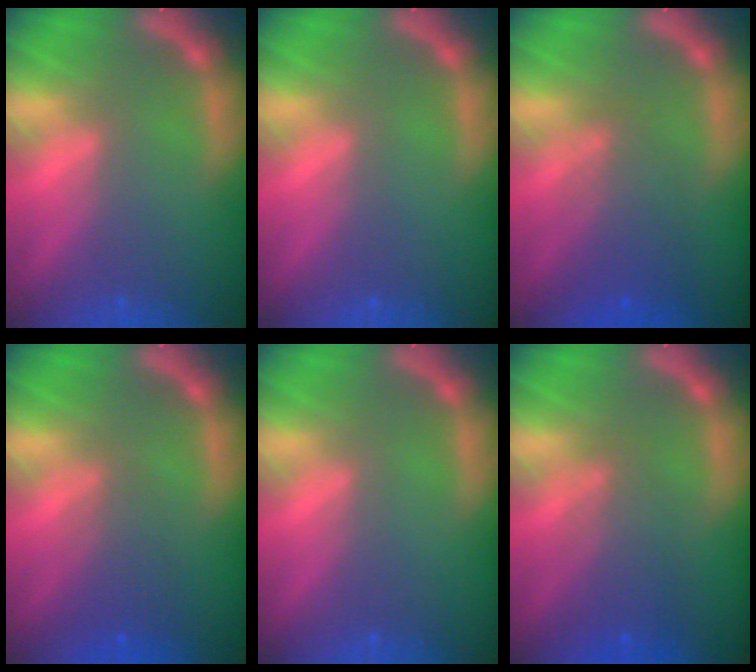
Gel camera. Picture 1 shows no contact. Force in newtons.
{"total": 0.0}
{"total": 4.6}
{"total": 3.0}
{"total": 0.0}
{"total": 4.1}